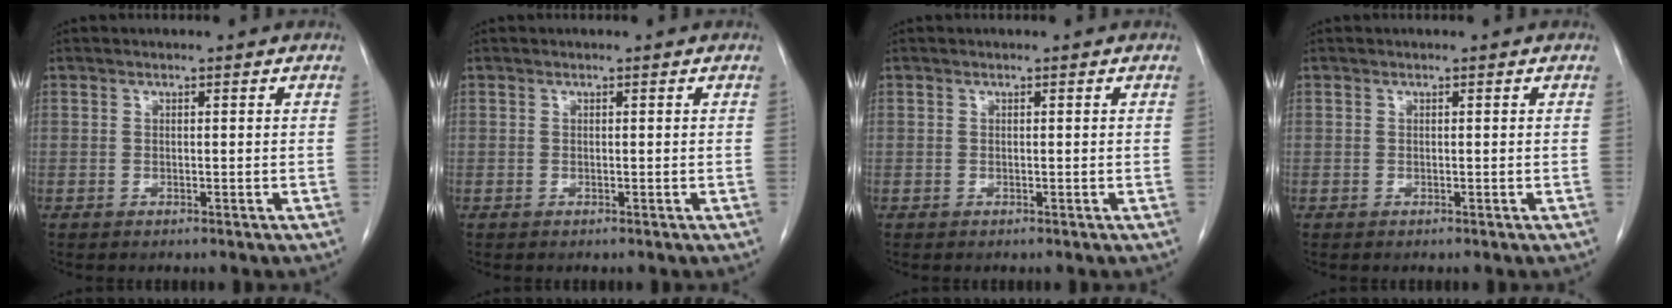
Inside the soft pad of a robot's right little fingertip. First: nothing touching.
{"total": 0.0}
{"total": 0.0}
{"total": 0.0}